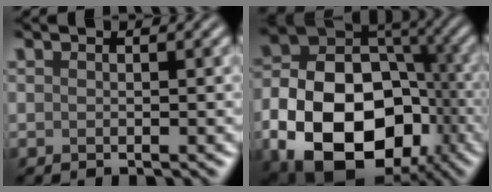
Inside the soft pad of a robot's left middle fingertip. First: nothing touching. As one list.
[{"total": 16.7, "force": [-5.7, 11.4, 10.7], "torque": [-0.186, -0.031, -0.093]}]